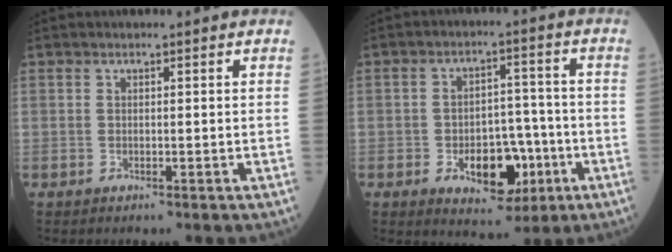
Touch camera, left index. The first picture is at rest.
{"total": 9.2, "force": [-3.5, 5.4, 6.6], "torque": [-0.099, 0.012, -0.045]}